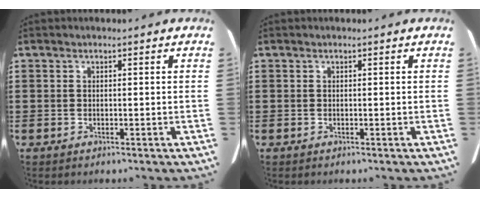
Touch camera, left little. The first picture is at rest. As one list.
[{"total": 0.0}]